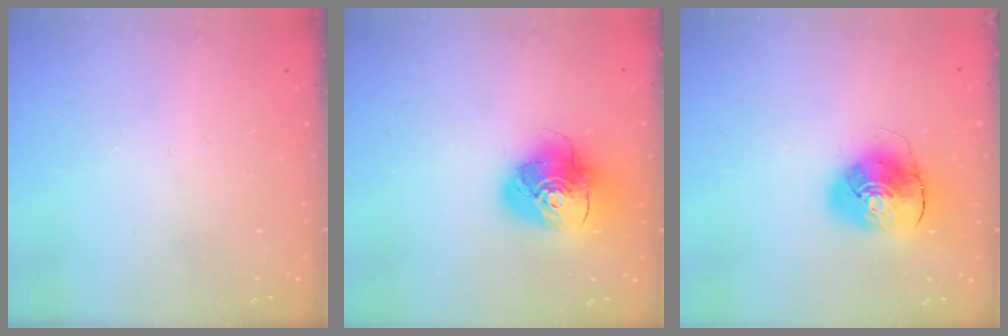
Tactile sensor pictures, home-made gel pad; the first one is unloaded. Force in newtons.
{"total": 14.5, "press": 14.4, "slide": 1.9}
{"total": 9.7, "press": 9.6, "slide": 1.4}